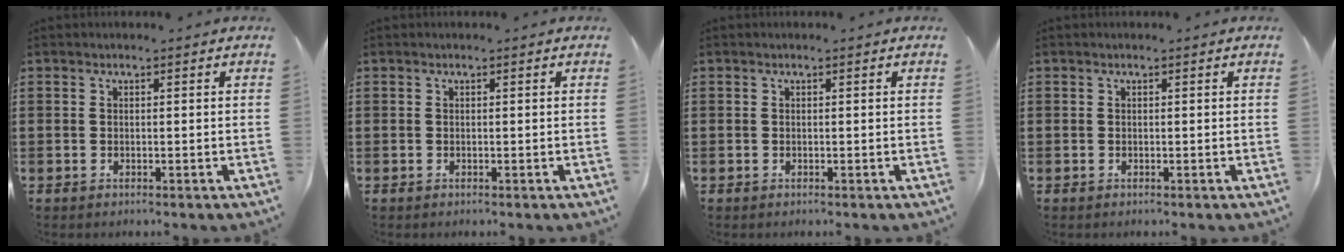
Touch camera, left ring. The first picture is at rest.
{"total": 0.0}
{"total": 0.0}
{"total": 0.0}